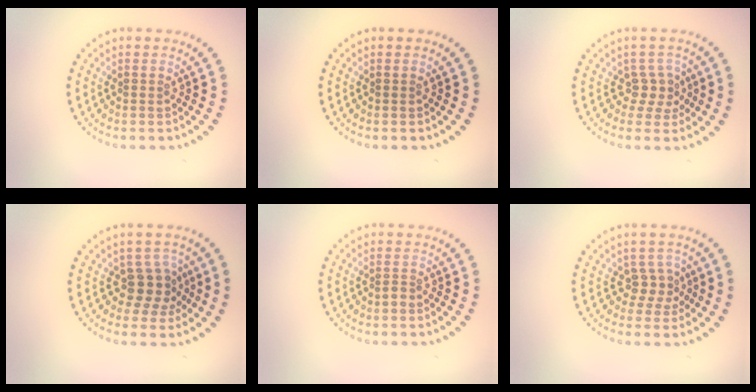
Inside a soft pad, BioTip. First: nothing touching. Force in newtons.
{"total": 0.0}
{"total": 2.1, "press": 1.5, "slide": 1.4}
{"total": 2.7, "press": 2.1, "slide": 1.7}
{"total": 0.7, "press": 0.5, "slide": 0.5}
{"total": 2.1, "press": 1.5, "slide": 1.4}